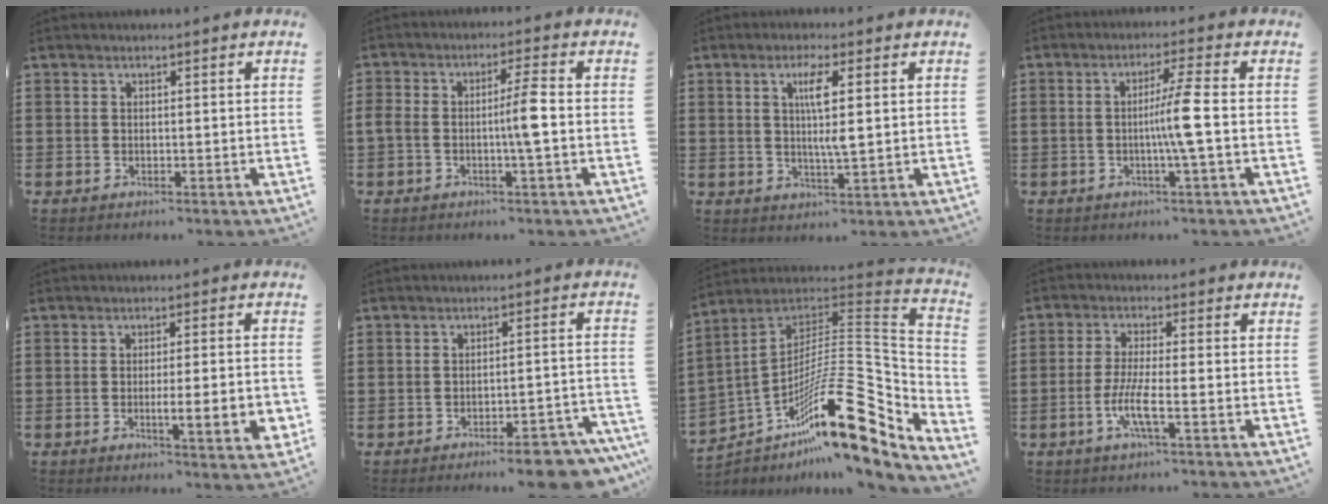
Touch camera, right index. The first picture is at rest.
{"total": 4.8, "force": [-1.0, 0.5, 4.6], "torque": [-0.086, 0.003, -0.024]}
{"total": 5.1, "force": [1.0, 0.5, 5.0], "torque": [-0.096, 0.000, 0.013]}
{"total": 5.6, "force": [-0.8, -0.6, 5.5], "torque": [-0.099, -0.004, -0.022]}
{"total": 6.0, "force": [-1.5, 0.6, 5.8], "torque": [-0.084, -0.011, -0.025]}
{"total": 5.7, "force": [-5.0, 0.5, 2.7], "torque": [-0.038, -0.003, -0.091]}
{"total": 20.4, "force": [-10.5, 5.4, 16.6], "torque": [-0.299, 0.010, -0.189]}
{"total": 5.7, "force": [-2.2, 0.7, 5.2], "torque": [-0.116, -0.015, -0.048]}